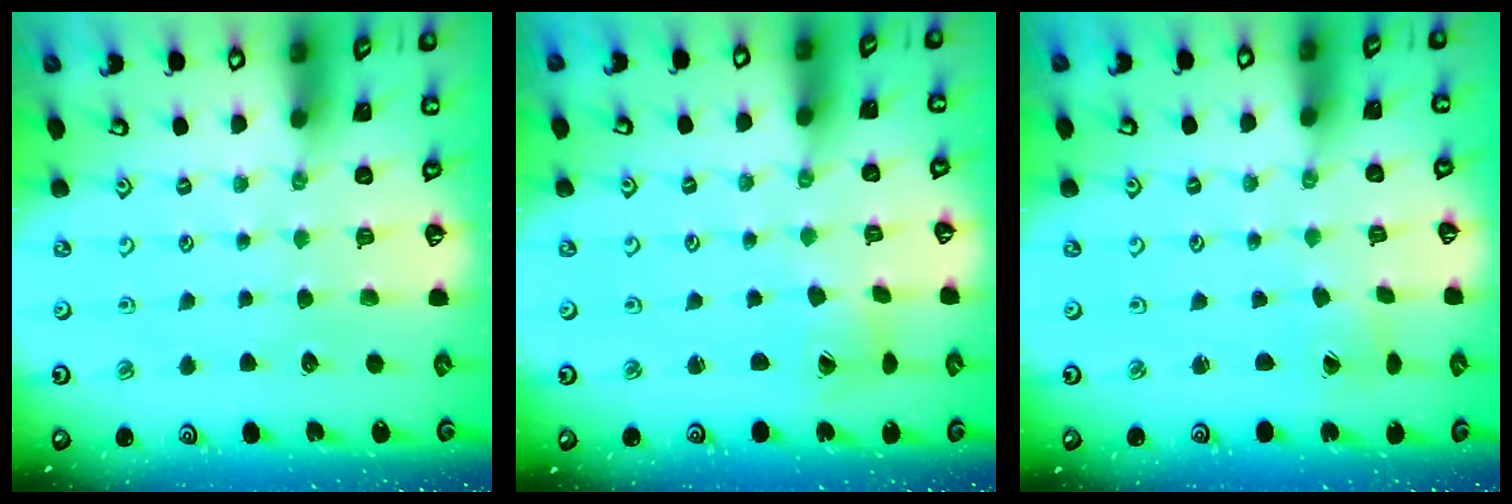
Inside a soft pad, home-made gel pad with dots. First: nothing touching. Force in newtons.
{"total": 2.5, "press": 2.5, "slide": 0.4}
{"total": 0.5, "press": 0.5, "slide": 0.1}